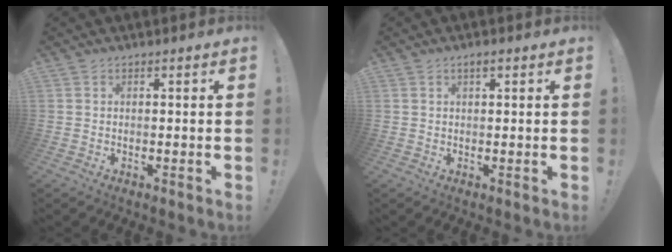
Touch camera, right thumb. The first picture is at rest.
{"total": 2.1, "force": [1.1, 0.7, 1.6], "torque": [-0.031, 0.001, 0.018]}